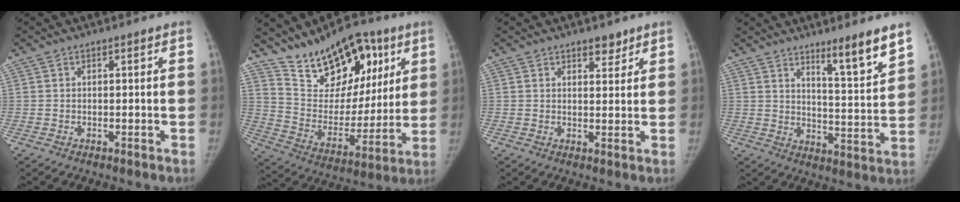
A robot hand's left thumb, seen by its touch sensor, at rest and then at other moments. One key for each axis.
{"total": 20.8, "fx": 12.4, "fy": 11.9, "fz": 11.8, "tx": -0.136, "ty": -0.046, "tz": 0.213}
{"total": 3.1, "fx": 2.3, "fy": 1.5, "fz": 1.3, "tx": -0.001, "ty": -0.015, "tz": 0.034}
{"total": 9.8, "fx": 7.1, "fy": 0.7, "fz": 6.8, "tx": -0.092, "ty": -0.064, "tz": 0.112}